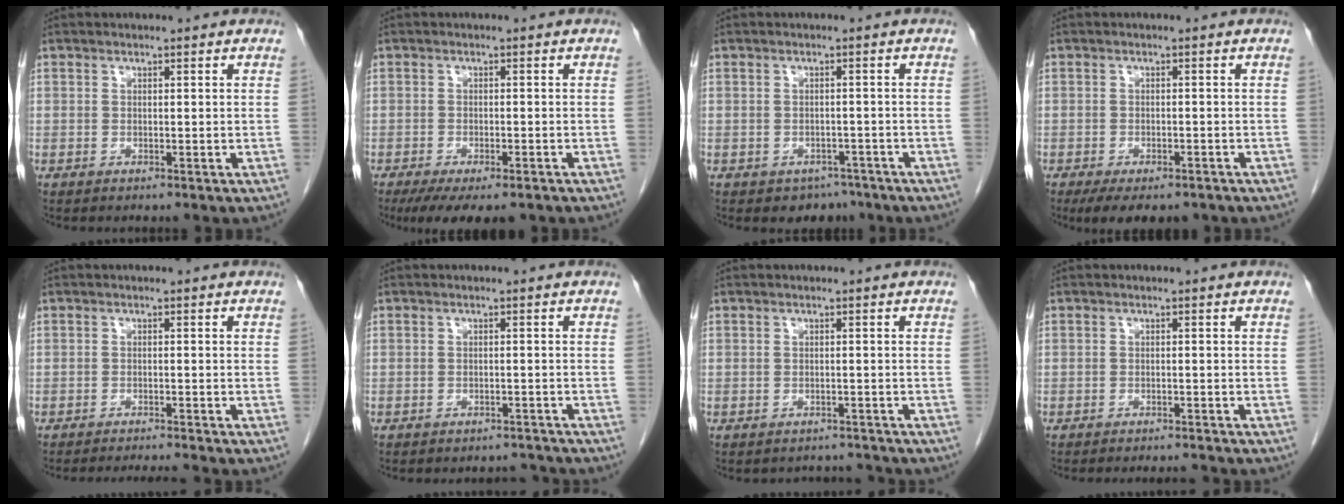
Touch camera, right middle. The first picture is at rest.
{"total": 8.9, "force": [-6.5, 2.9, 5.3], "torque": [-0.072, -0.011, -0.095]}
{"total": 3.4, "force": [-2.5, 2.2, 0.5], "torque": [0.000, 0.008, -0.028]}
{"total": 7.7, "force": [-5.7, 3.3, 4.0], "torque": [-0.052, -0.004, -0.080]}
{"total": 4.4, "force": [-4.2, -0.8, 1.2], "torque": [-0.012, -0.012, -0.063]}
{"total": 5.5, "force": [-5.2, 1.6, 0.6], "torque": [-0.003, 0.004, -0.060]}
{"total": 2.7, "force": [-2.5, 0.7, -0.7], "torque": [0.011, 0.005, -0.033]}
{"total": 4.8, "force": [-4.7, 0.2, 1.1], "torque": [-0.010, -0.008, -0.061]}